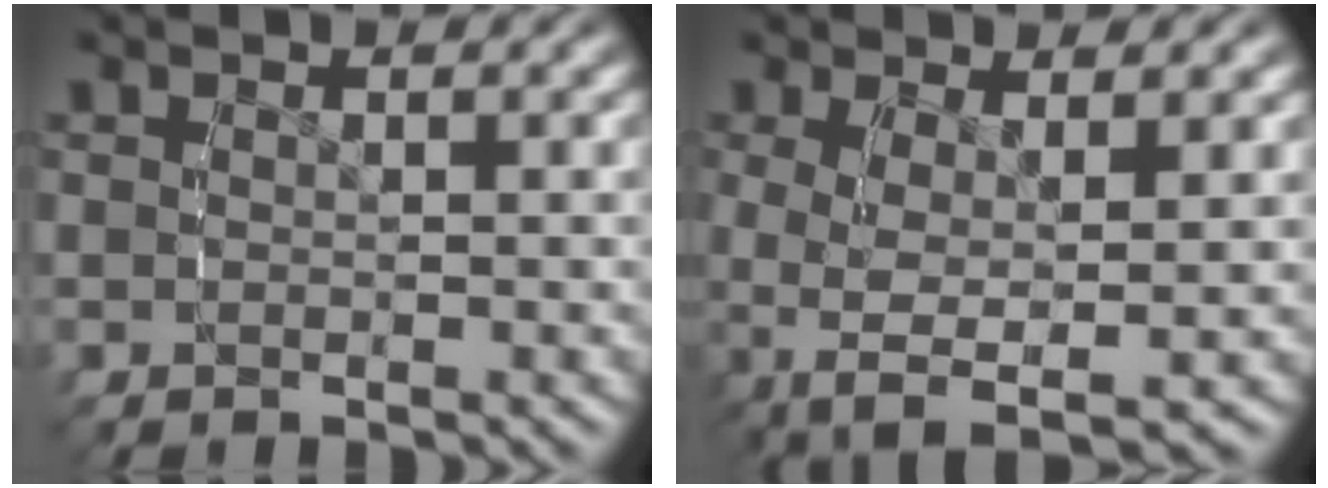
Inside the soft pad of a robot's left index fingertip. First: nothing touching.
{"total": 6.3, "force": [-1.4, 3.6, 5.0], "torque": [-0.123, -0.033, -0.008]}